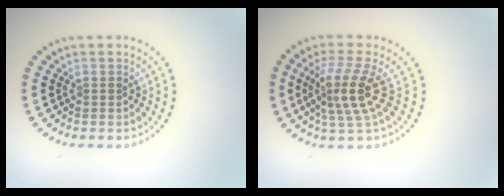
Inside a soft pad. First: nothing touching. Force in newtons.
{"total": 4.0, "press": 3.2, "slide": 2.4}